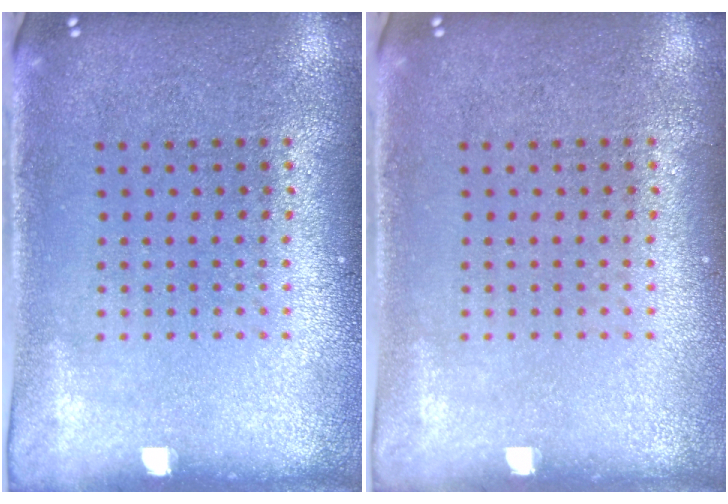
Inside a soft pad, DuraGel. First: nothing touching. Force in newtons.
{"total": 0.0}